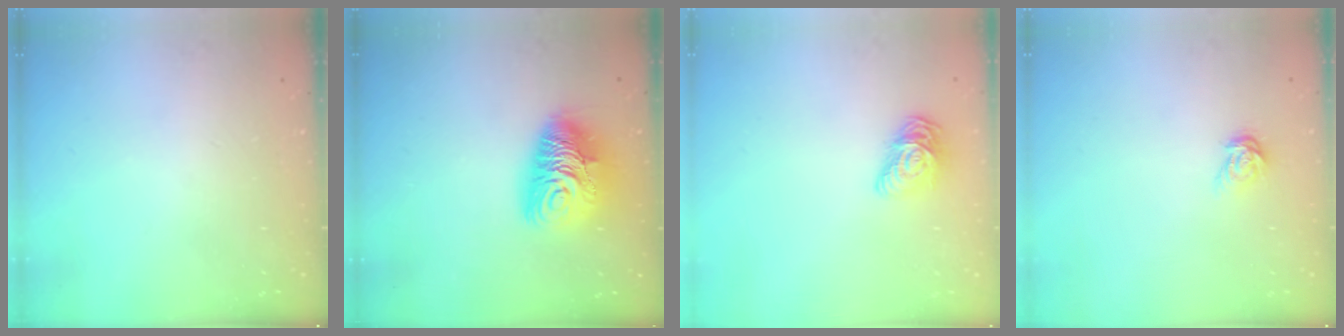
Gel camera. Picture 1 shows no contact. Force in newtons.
{"total": 13.9, "press": 13.8, "slide": 1.5}
{"total": 10.6, "press": 10.6, "slide": 1.0}
{"total": 5.6, "press": 5.6, "slide": 0.7}